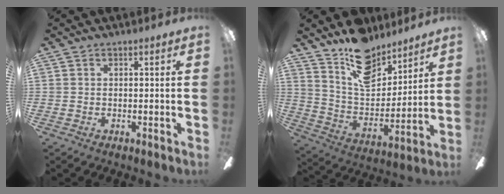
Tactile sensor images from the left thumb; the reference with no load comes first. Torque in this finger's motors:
{"motor_torque": [0.86, 0.24, 1.00, -1.82, 0.15]}